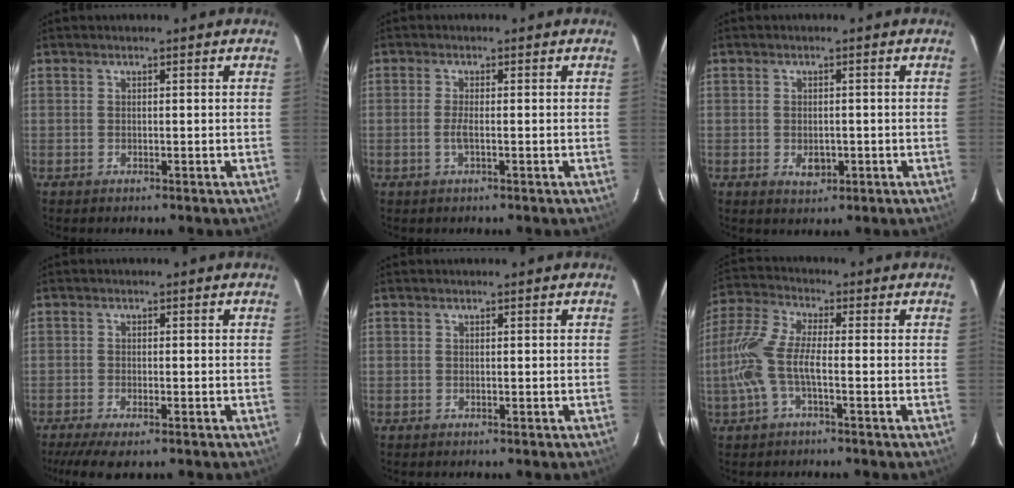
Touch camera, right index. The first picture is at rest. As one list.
[{"total": 2.0, "force": [-0.6, 0.2, 1.9], "torque": [-0.040, -0.003, -0.013]}, {"total": 3.3, "force": [-0.9, 2.4, 2.2], "torque": [-0.037, -0.004, -0.009]}, {"total": 6.3, "force": [-4.6, 1.5, 4.0], "torque": [-0.096, -0.026, -0.081]}, {"total": 0.0}, {"total": 9.4, "force": [-2.3, 2.6, 8.7], "torque": [-0.205, 0.003, -0.047]}]